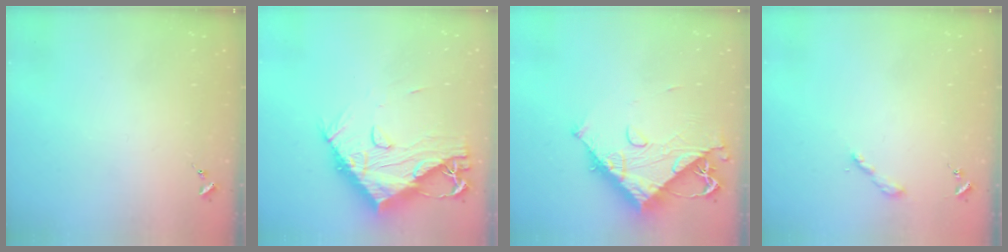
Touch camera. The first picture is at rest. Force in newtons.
{"total": 18.4, "press": 18.3, "slide": 1.6}
{"total": 12.7, "press": 12.7, "slide": 1.5}
{"total": 2.2, "press": 2.2, "slide": 0.2}